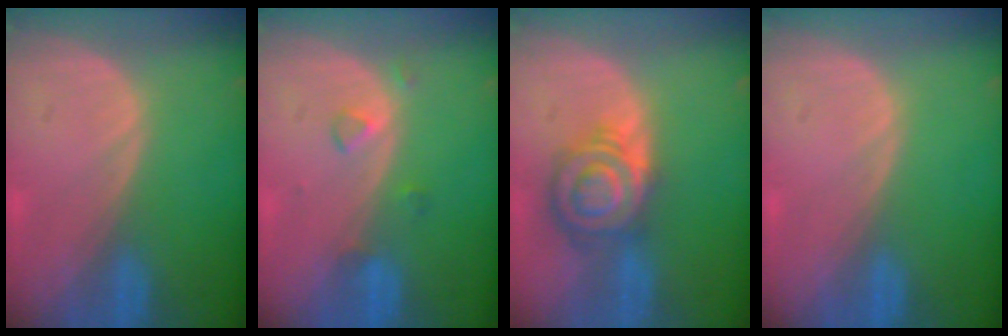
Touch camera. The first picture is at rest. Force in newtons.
{"total": 2.1, "press": 2.1, "slide": 0.1}
{"total": 7.4, "press": 7.4, "slide": 0.4}
{"total": 0.0}